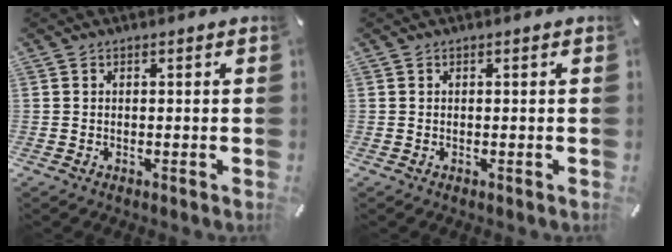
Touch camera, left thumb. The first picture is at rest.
{"total": 0.0}